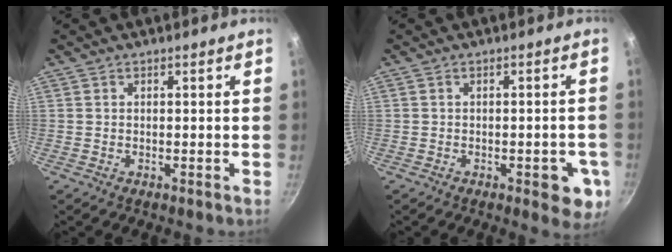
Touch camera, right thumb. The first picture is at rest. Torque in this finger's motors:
{"motor_torque": [1.14, 1.29, -0.14, 0.04, 0.09]}